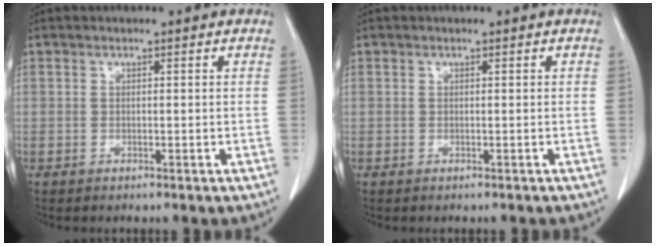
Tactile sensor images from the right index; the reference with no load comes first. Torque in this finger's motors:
{"motor_torque": [-0.63, 0.00, -0.16, -0.06]}